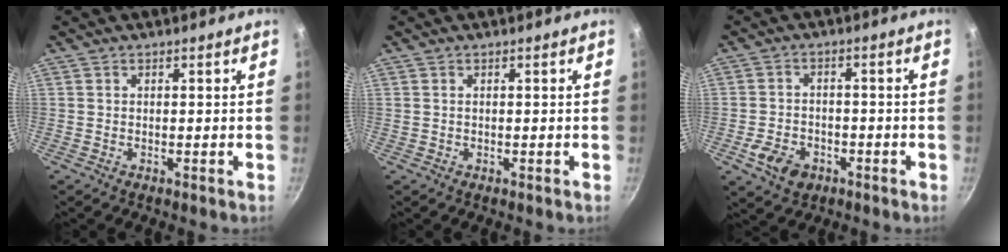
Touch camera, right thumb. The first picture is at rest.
{"total": 0.0}
{"total": 6.9, "force": [-3.2, 4.9, 3.7], "torque": [-0.059, 0.022, -0.051]}